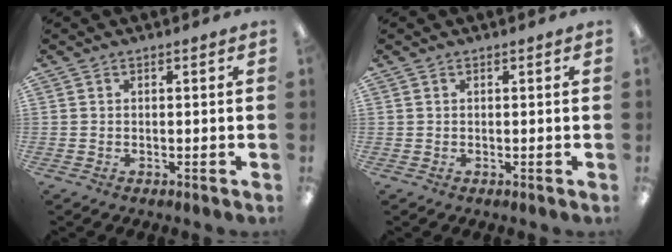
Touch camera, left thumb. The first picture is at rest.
{"total": 0.0}